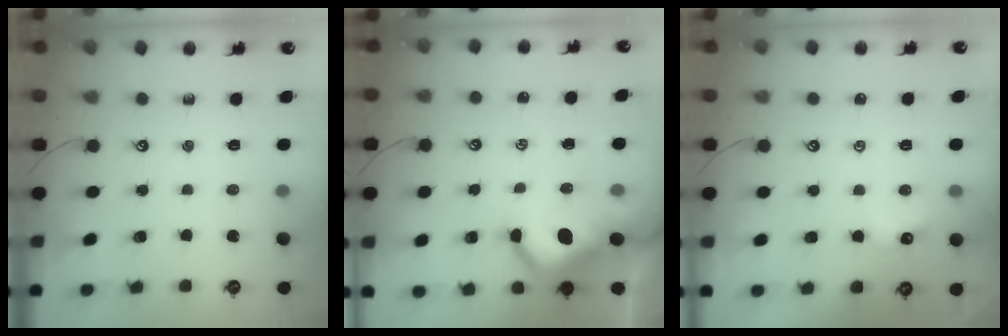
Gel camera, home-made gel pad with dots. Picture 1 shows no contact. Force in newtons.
{"total": 10.3, "press": 10.2, "slide": 1.5}
{"total": 2.2, "press": 2.1, "slide": 0.7}